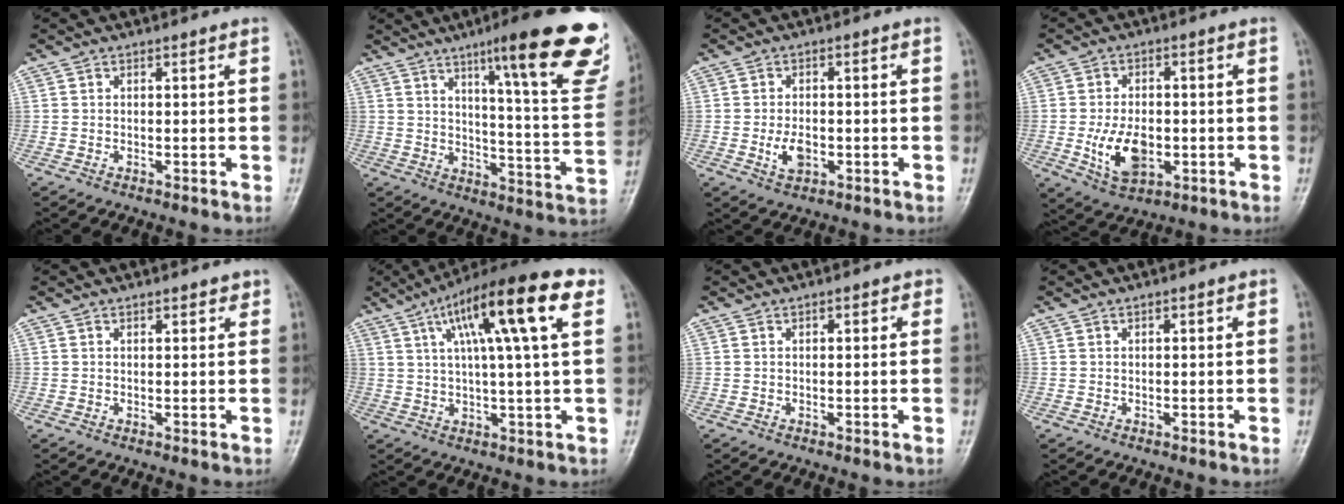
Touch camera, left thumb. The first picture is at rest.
{"total": 25.6, "force": [15.4, 4.1, 20.1], "torque": [-0.244, -0.064, 0.206]}
{"total": 4.0, "force": [-1.2, 2.5, 3.0], "torque": [-0.051, 0.000, -0.018]}
{"total": 9.1, "force": [-2.1, 5.7, 6.9], "torque": [-0.111, -0.001, -0.027]}
{"total": 1.6, "force": [1.2, 0.8, 0.8], "torque": [-0.002, -0.005, 0.011]}
{"total": 17.2, "force": [6.8, 3.0, 15.5], "torque": [-0.244, 0.014, 0.101]}
{"total": 1.9, "force": [0.8, 1.0, 1.3], "torque": [-0.009, 0.001, 0.007]}
{"total": 0.9, "force": [0.3, 0.3, 0.7], "torque": [-0.008, 0.002, 0.003]}